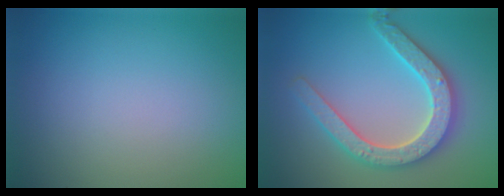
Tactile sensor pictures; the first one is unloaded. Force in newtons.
{"total": 5.2, "press": 5.1, "slide": 1.0}